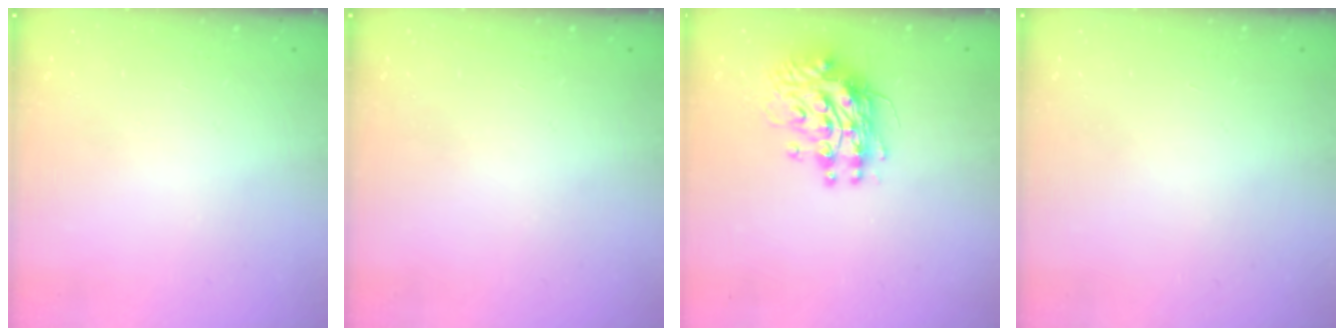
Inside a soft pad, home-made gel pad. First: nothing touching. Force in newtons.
{"total": 0.0}
{"total": 11.0, "press": 10.9, "slide": 1.0}
{"total": 0.0}